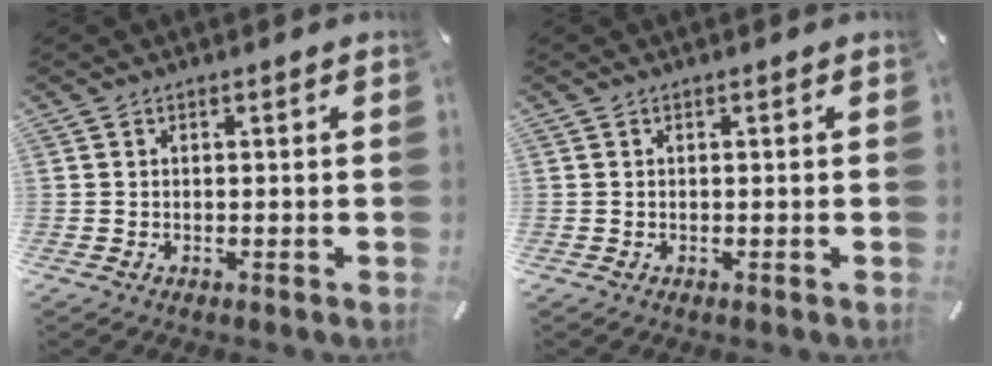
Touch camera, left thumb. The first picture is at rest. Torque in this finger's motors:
{"motor_torque": [-0.16, -0.16, -0.04, 0.01, 0.00]}